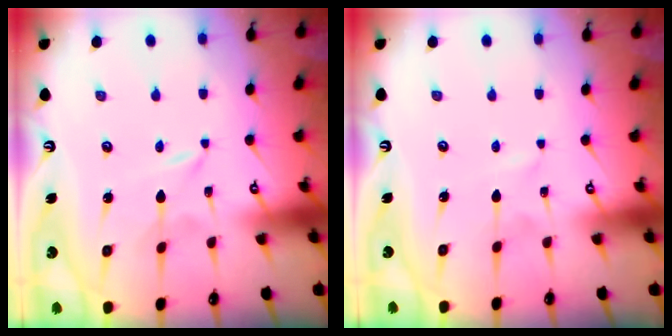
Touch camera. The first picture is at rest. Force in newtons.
{"total": 0.0}